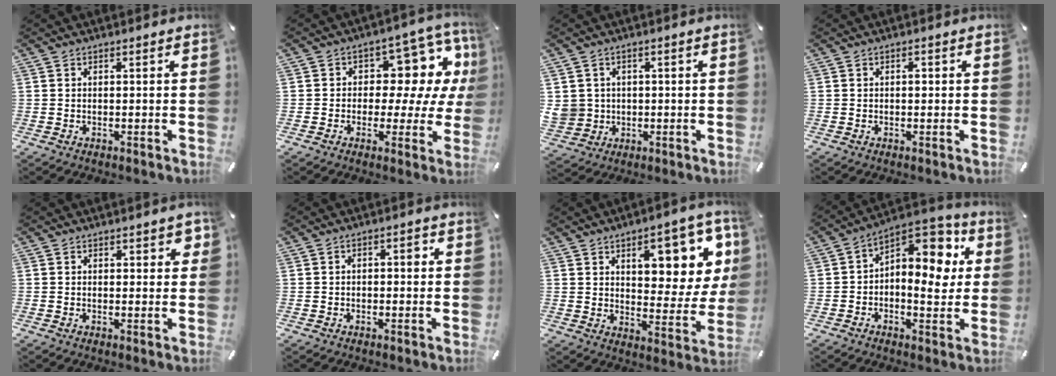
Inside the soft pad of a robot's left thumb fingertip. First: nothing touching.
{"total": 11.6, "force": [3.7, 7.7, 7.9], "torque": [-0.089, -0.040, 0.061]}
{"total": 5.7, "force": [0.5, 5.7, 0.6], "torque": [-0.038, 0.000, 0.010]}
{"total": 1.0, "force": [0.1, 0.6, 0.7], "torque": [-0.015, 0.003, 0.001]}
{"total": 2.1, "force": [0.6, 1.2, 1.6], "torque": [-0.017, 0.000, 0.006]}
{"total": 2.6, "force": [-0.4, 1.5, 2.1], "torque": [-0.031, 0.009, -0.012]}
{"total": 15.3, "force": [7.4, 7.6, 11.0], "torque": [-0.132, -0.044, 0.121]}
{"total": 11.9, "force": [3.0, 7.8, 8.5], "torque": [-0.105, -0.037, 0.048]}